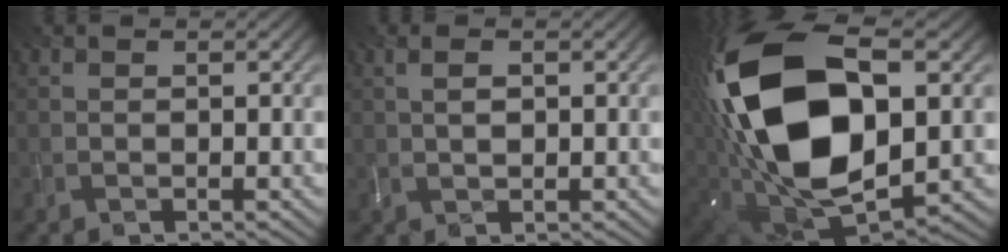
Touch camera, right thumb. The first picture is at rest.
{"total": 2.1, "force": [0.5, 1.0, 1.8], "torque": [-0.041, 0.001, 0.012]}
{"total": 21.3, "force": [2.7, 13.3, 16.4], "torque": [-0.375, -0.027, 0.063]}